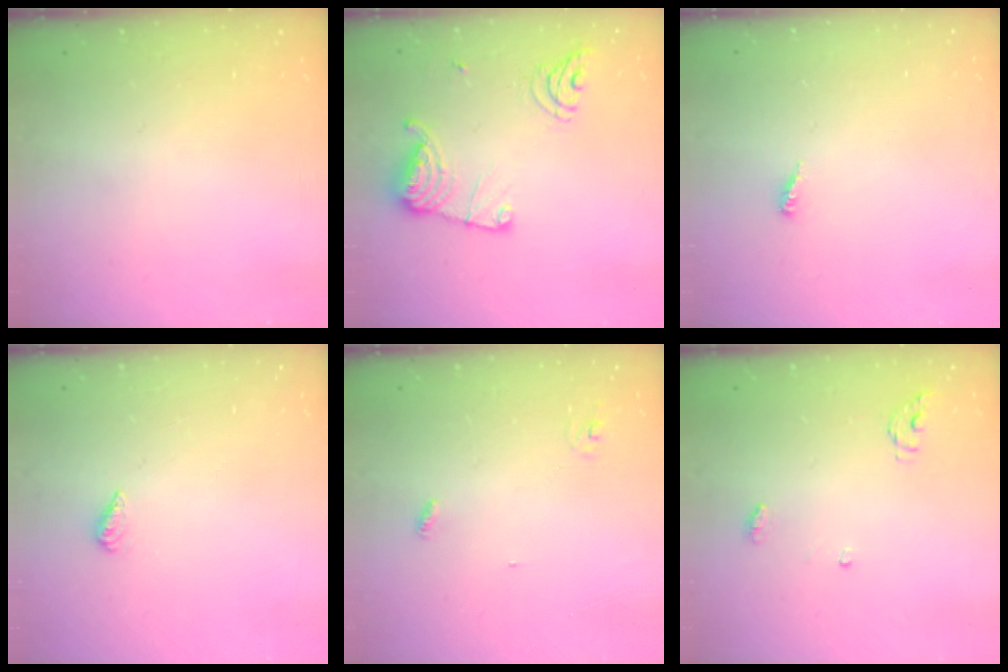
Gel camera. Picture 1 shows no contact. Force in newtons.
{"total": 13.2, "press": 13.2, "slide": 1.2}
{"total": 3.9, "press": 3.9, "slide": 0.3}
{"total": 2.3, "press": 2.2, "slide": 0.8}
{"total": 2.8, "press": 2.8, "slide": 0.3}
{"total": 4.3, "press": 4.3, "slide": 0.4}